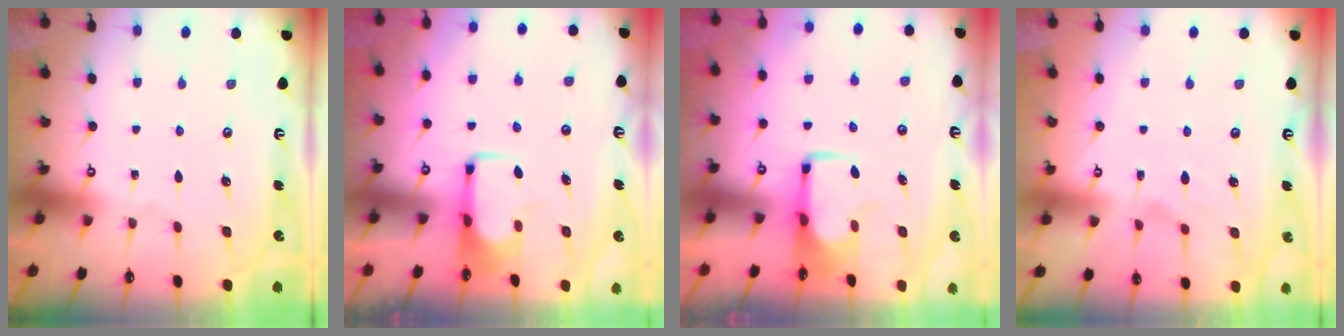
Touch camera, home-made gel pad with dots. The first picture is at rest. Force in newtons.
{"total": 2.1, "press": 2.1, "slide": 0.4}
{"total": 1.0, "press": 0.7, "slide": 0.7}
{"total": 2.5, "press": 2.1, "slide": 1.3}